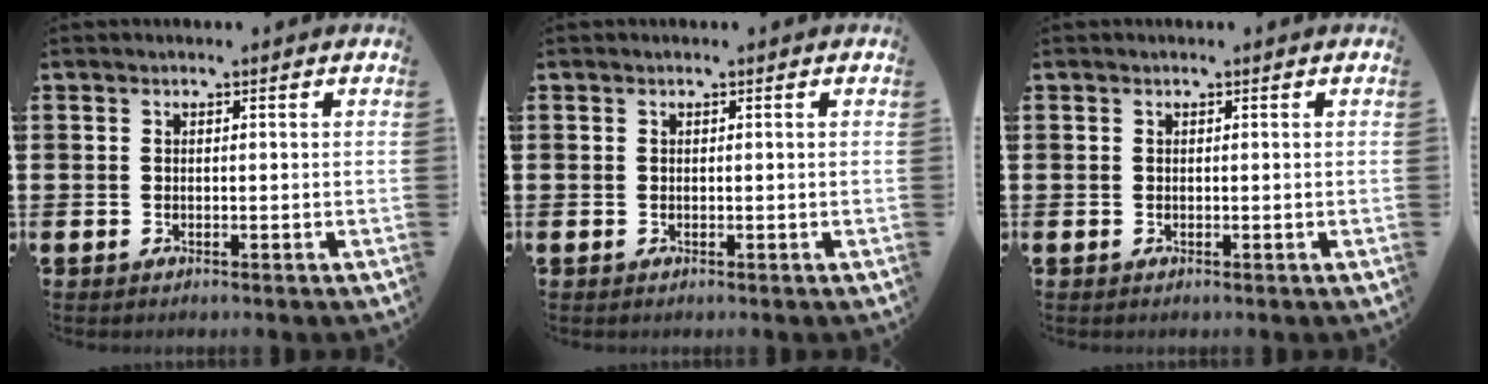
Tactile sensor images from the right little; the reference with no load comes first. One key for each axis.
{"total": 0.0}
{"total": 0.0}